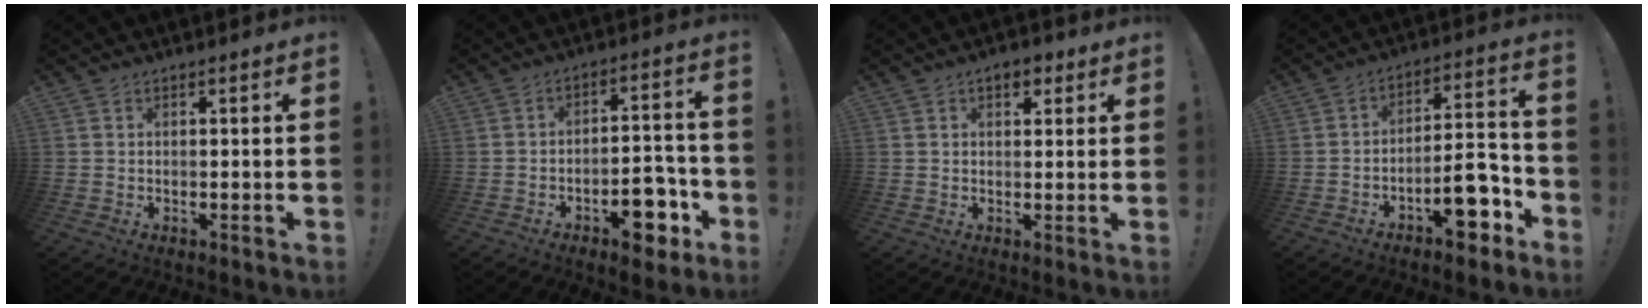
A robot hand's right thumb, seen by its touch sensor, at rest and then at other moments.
{"total": 10.9, "force": [-5.6, 5.9, 7.2], "torque": [-0.061, 0.047, -0.091]}
{"total": 4.3, "force": [2.5, 2.5, 2.5], "torque": [-0.029, -0.004, 0.042]}
{"total": 12.5, "force": [-6.8, 5.0, 9.2], "torque": [-0.111, 0.051, -0.112]}